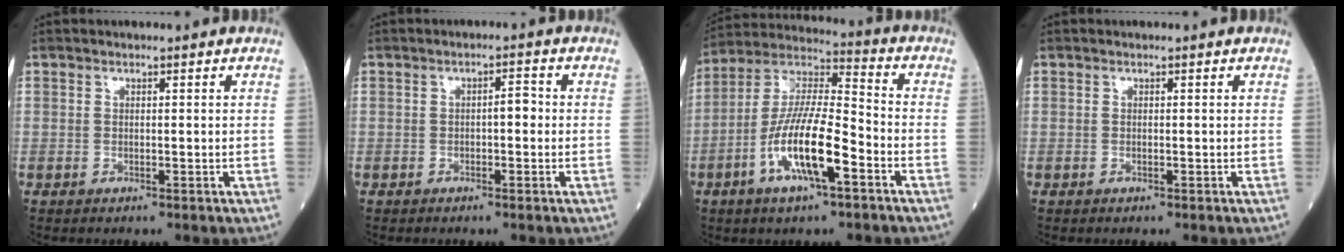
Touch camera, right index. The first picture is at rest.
{"total": 2.0, "force": [-0.2, 0.7, 1.9], "torque": [-0.024, 0.008, -0.005]}
{"total": 14.0, "force": [-5.3, 2.8, 12.7], "torque": [-0.249, -0.001, -0.097]}
{"total": 0.0}